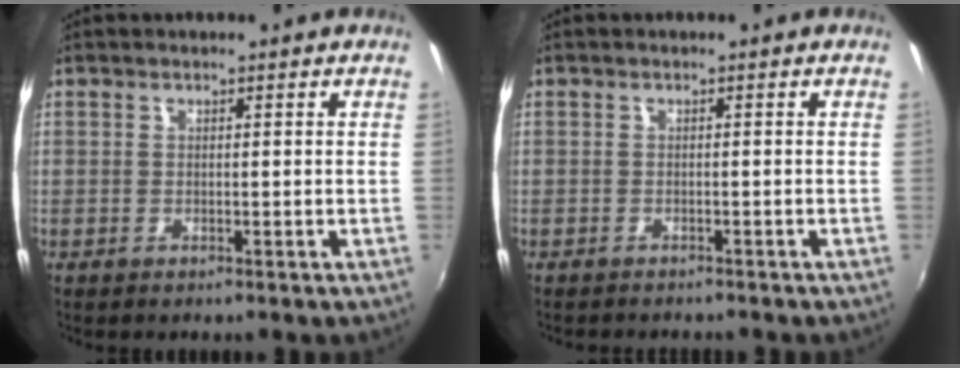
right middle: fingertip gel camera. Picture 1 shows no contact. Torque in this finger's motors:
{"motor_torque": [0.53, -0.39, 0.02, 0.02]}